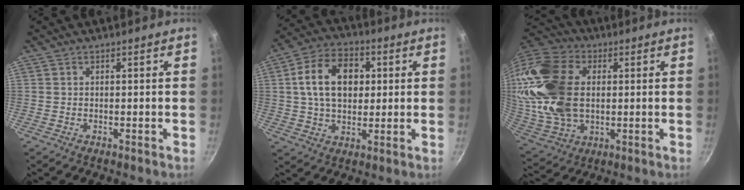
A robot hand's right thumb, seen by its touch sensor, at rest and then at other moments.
{"total": 13.5, "force": [2.4, 9.2, 9.6], "torque": [-0.138, 0.013, 0.030]}
{"total": 25.2, "force": [3.2, 17.1, 18.2], "torque": [-0.375, 0.008, 0.063]}